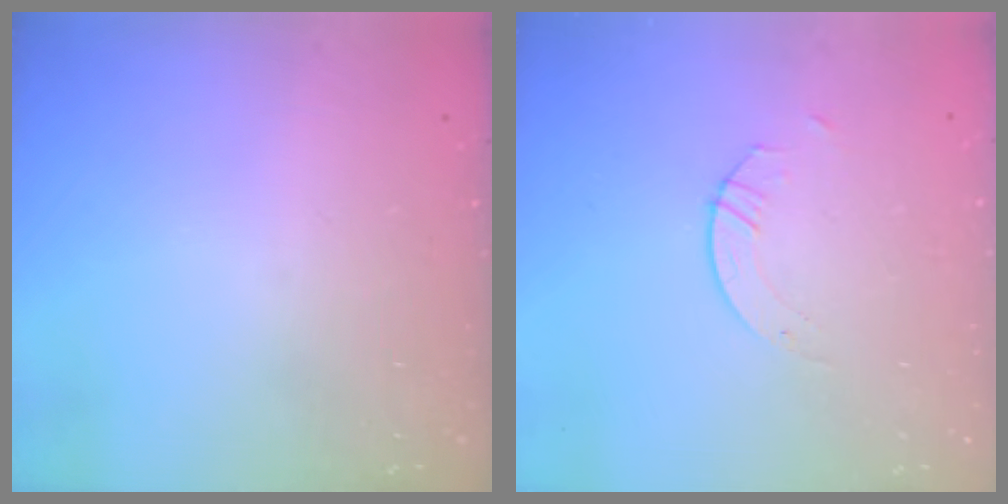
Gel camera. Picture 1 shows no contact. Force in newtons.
{"total": 2.6, "press": 2.6, "slide": 0.2}